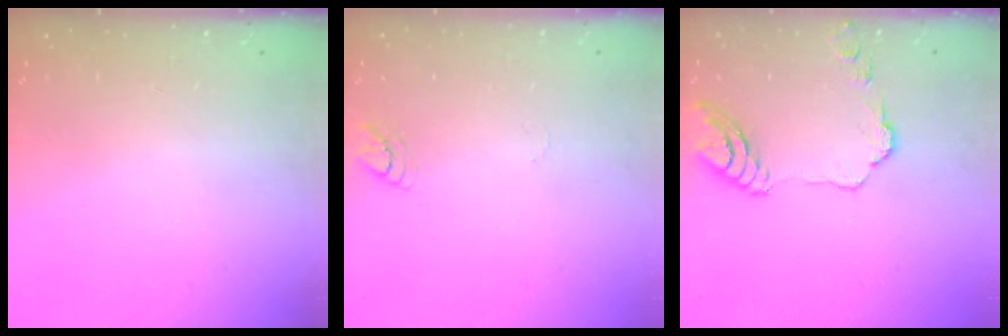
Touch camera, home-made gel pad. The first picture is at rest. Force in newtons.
{"total": 3.1, "press": 3.1, "slide": 0.3}
{"total": 11.4, "press": 11.4, "slide": 0.9}